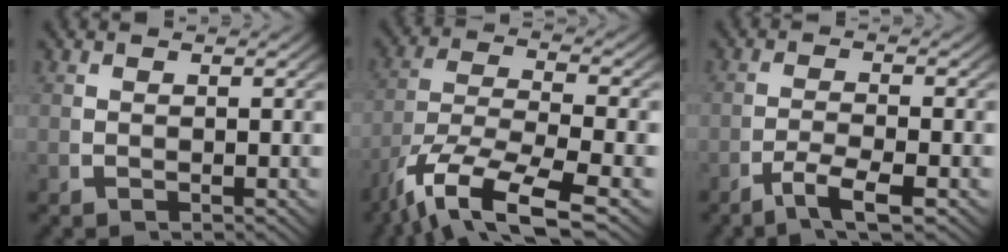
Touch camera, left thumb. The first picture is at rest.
{"total": 9.6, "force": [-3.0, 4.9, 7.7], "torque": [-0.179, -0.044, -0.025]}
{"total": 3.3, "force": [-1.7, 0.9, 2.7], "torque": [-0.058, -0.006, -0.029]}